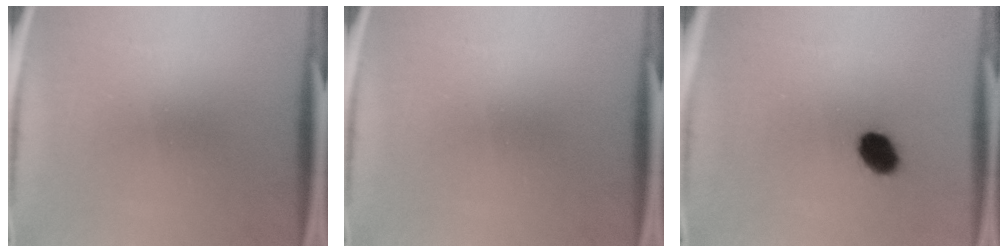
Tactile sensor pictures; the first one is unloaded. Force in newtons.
{"total": 0.0}
{"total": 5.6}